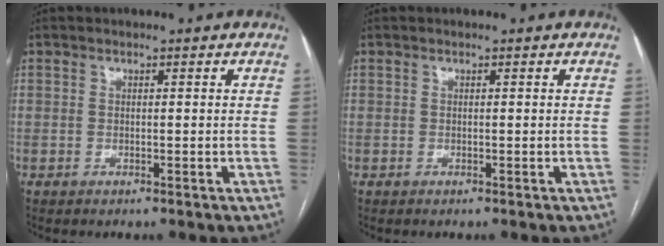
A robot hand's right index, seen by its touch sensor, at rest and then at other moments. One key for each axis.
{"total": 0.0}